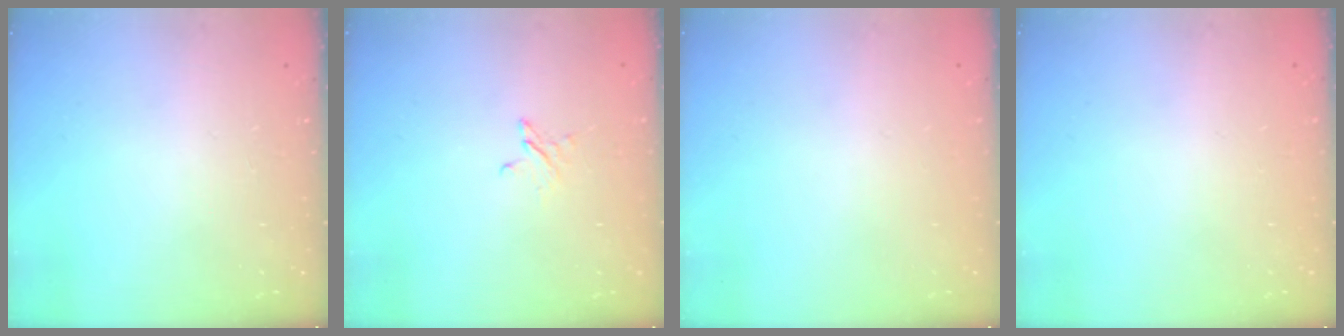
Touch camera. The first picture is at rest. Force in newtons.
{"total": 2.4, "press": 2.4, "slide": 0.2}
{"total": 0.0}
{"total": 0.0}